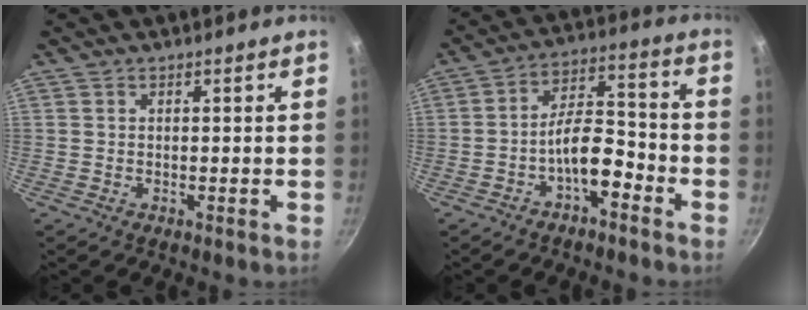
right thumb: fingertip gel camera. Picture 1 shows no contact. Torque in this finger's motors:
{"motor_torque": [2.74, 2.27, 1.41, -1.07, 0.33]}